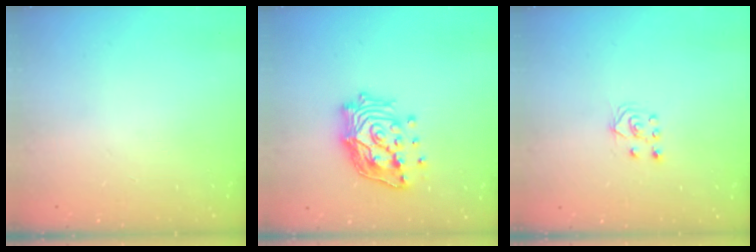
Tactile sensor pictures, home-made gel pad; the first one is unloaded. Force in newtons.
{"total": 16.9, "press": 16.7, "slide": 2.7}
{"total": 3.9, "press": 3.8, "slide": 0.7}